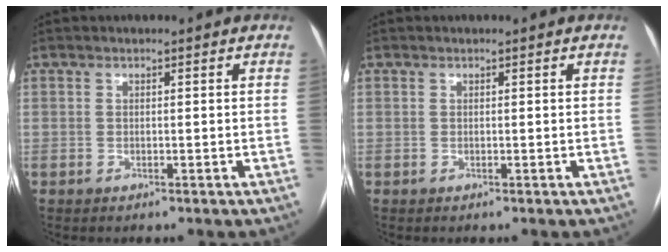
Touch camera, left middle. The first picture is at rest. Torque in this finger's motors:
{"motor_torque": [1.05, -1.09, -0.02, -0.11]}